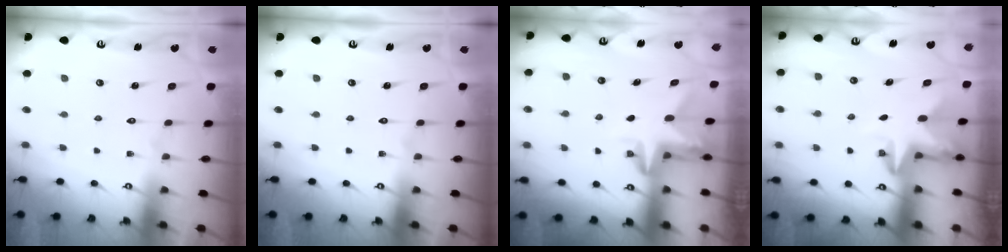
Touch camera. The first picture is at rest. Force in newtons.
{"total": 0.0}
{"total": 2.9, "press": 2.9, "slide": 0.2}
{"total": 2.9, "press": 2.9, "slide": 0.1}